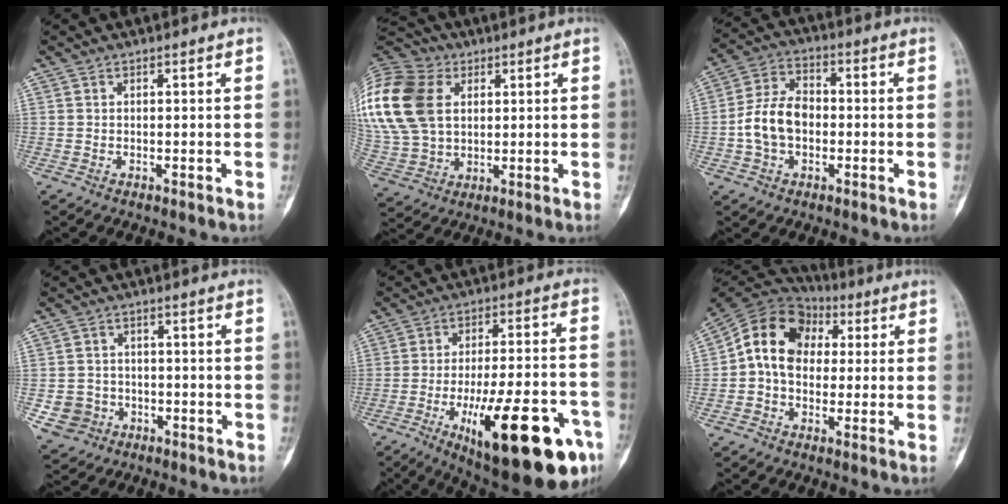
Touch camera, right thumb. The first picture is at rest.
{"total": 23.4, "force": [5.9, 16.8, 15.1], "torque": [-0.347, 0.019, 0.115]}
{"total": 9.9, "force": [-1.4, 6.9, 6.9], "torque": [-0.123, 0.030, -0.034]}
{"total": 5.9, "force": [-1.9, 5.4, 1.2], "torque": [-0.006, 0.017, -0.027]}
{"total": 25.7, "force": [-10.8, 7.9, 21.9], "torque": [-0.279, 0.035, -0.147]}
{"total": 13.6, "force": [1.6, 10.5, 8.5], "torque": [-0.128, 0.034, 0.016]}